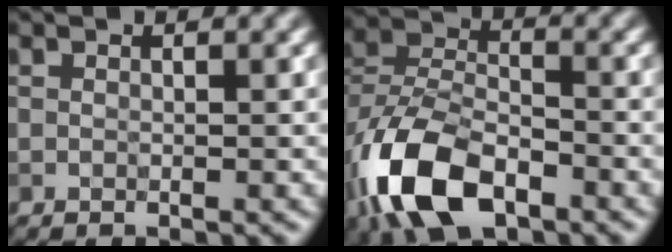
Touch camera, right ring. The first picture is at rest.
{"total": 10.1, "force": [-5.2, 5.5, 6.7], "torque": [-0.147, 0.001, -0.108]}